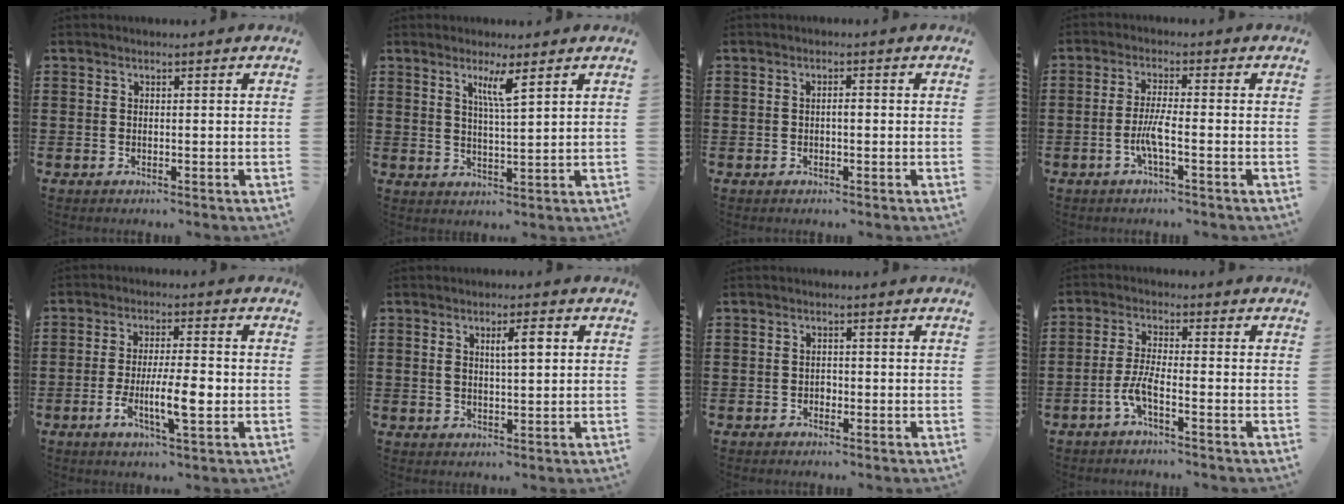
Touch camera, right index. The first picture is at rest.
{"total": 4.0, "force": [2.4, 0.1, 3.2], "torque": [-0.062, -0.005, 0.038]}
{"total": 1.2, "force": [-0.3, 0.3, 1.1], "torque": [-0.021, -0.002, -0.005]}
{"total": 4.1, "force": [-1.6, 0.3, 3.7], "torque": [-0.087, -0.010, -0.038]}
{"total": 7.9, "force": [-1.9, 1.7, 7.5], "torque": [-0.139, -0.002, -0.037]}
{"total": 4.0, "force": [1.1, 1.1, 3.7], "torque": [-0.059, 0.003, 0.012]}
{"total": 1.0, "force": [-0.5, 0.7, 0.5], "torque": [-0.012, -0.002, -0.010]}
{"total": 4.2, "force": [-2.4, 0.5, 3.4], "torque": [-0.087, -0.009, -0.052]}